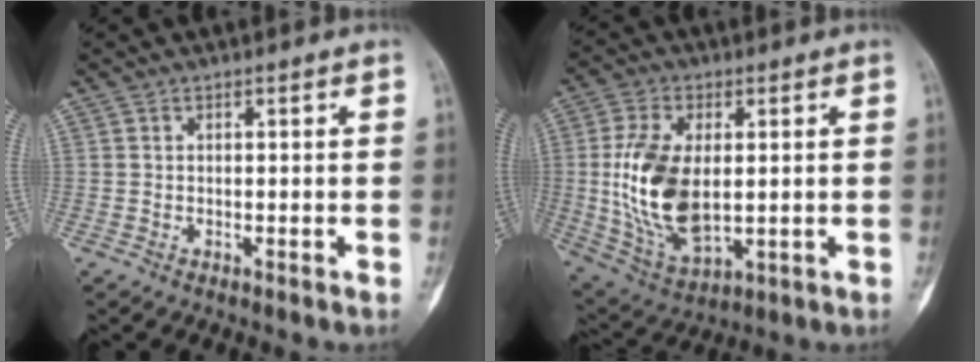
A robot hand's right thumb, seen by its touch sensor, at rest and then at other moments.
{"total": 16.0, "force": [0.4, 8.7, 13.4], "torque": [-0.265, -0.011, 0.021]}